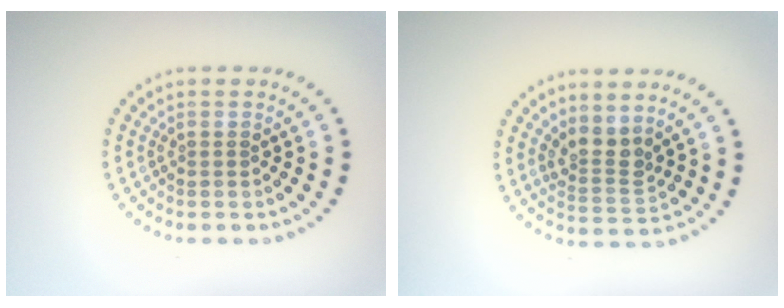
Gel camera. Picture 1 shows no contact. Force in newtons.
{"total": 2.6, "press": 2.0, "slide": 1.7}